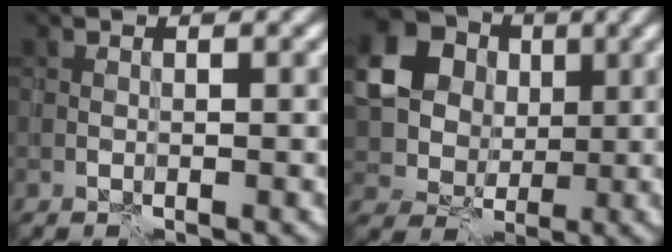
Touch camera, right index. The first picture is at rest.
{"total": 14.6, "force": [3.7, 12.8, 6.1], "torque": [-0.168, 0.007, 0.071]}